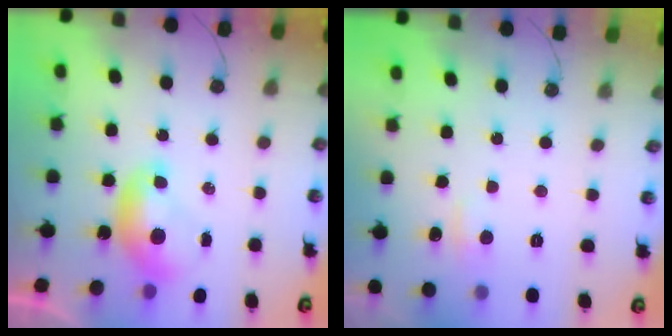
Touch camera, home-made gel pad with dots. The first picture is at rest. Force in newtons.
{"total": 1.6, "press": 1.4, "slide": 0.7}